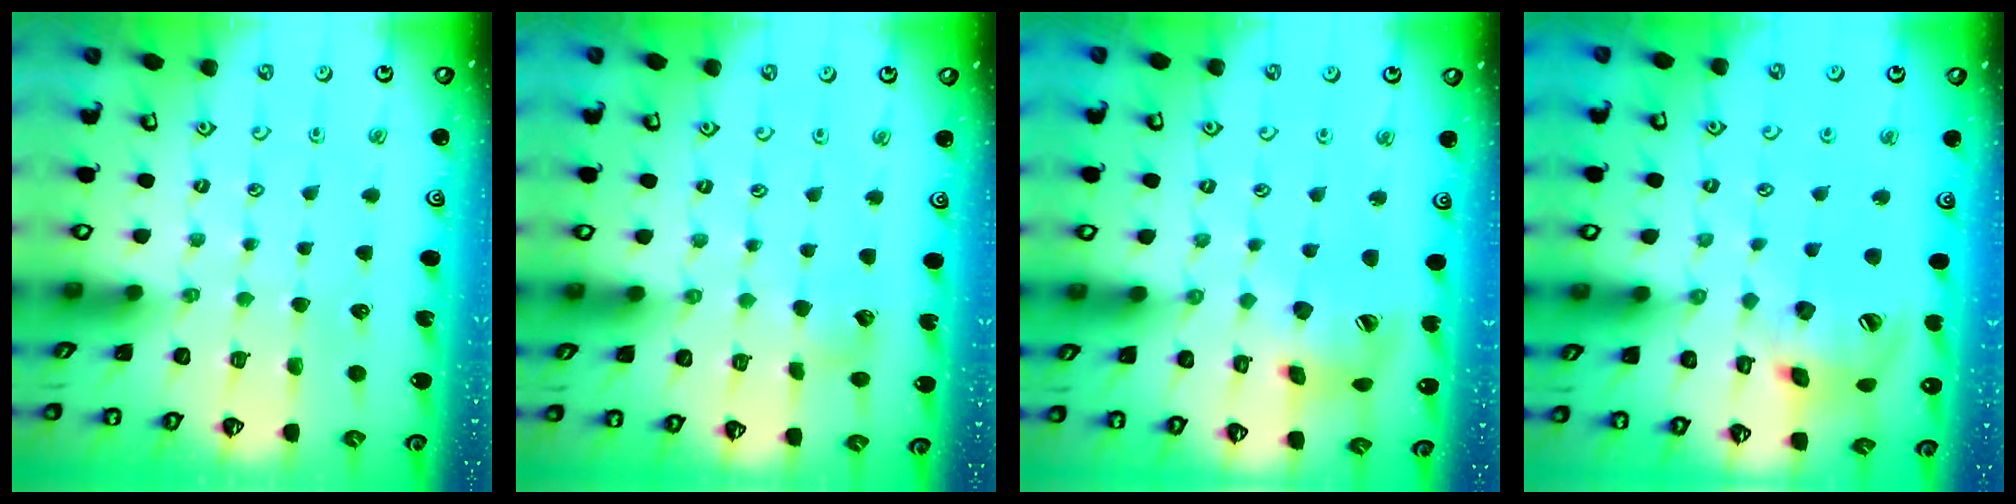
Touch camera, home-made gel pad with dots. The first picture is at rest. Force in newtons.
{"total": 5.0, "press": 5.0, "slide": 0.6}
{"total": 13.8, "press": 13.7, "slide": 1.7}
{"total": 16.7, "press": 16.5, "slide": 2.5}